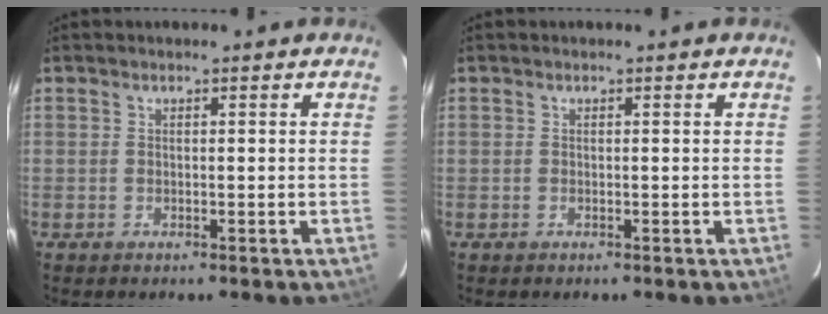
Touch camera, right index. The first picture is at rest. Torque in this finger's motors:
{"motor_torque": [0.03, -0.05, 0.04, 0.00]}